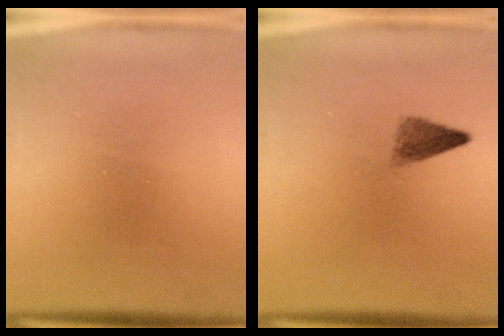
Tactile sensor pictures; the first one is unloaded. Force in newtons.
{"total": 2.5}